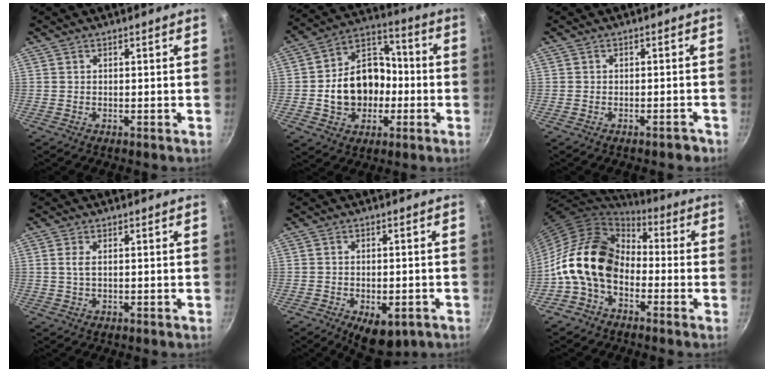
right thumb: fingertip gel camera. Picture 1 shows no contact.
{"total": 16.2, "force": [-2.2, 12.8, 9.6], "torque": [-0.125, 0.048, -0.040]}
{"total": 1.9, "force": [-1.5, 0.8, 0.9], "torque": [-0.005, 0.025, -0.008]}
{"total": 1.7, "force": [0.3, 0.7, 1.6], "torque": [-0.034, -0.001, 0.007]}
{"total": 7.8, "force": [-3.3, 4.1, 5.8], "torque": [-0.056, 0.010, -0.033]}
{"total": 15.8, "force": [-3.0, 11.2, 10.8], "torque": [-0.169, 0.047, -0.080]}